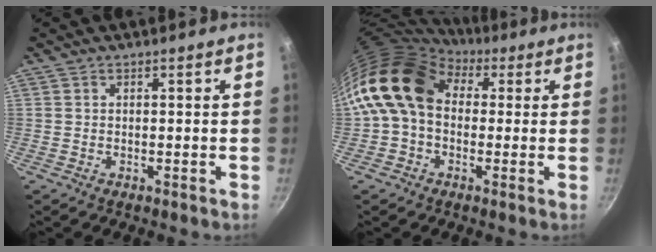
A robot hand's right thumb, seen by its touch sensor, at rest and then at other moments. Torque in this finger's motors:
{"motor_torque": [2.51, 2.50, 0.78, -0.67, 0.51]}